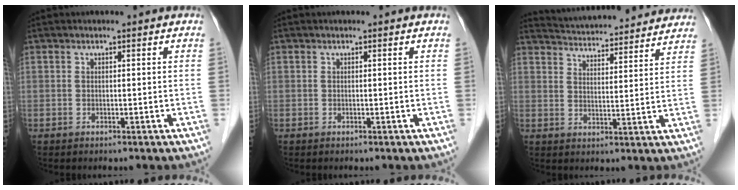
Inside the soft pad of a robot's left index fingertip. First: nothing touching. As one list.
[{"total": 0.0}, {"total": 19.4, "force": [18.4, 2.6, 5.6], "torque": [-0.086, 0.012, 0.244]}]